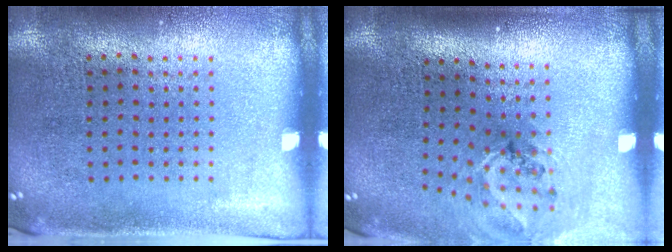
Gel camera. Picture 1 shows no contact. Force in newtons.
{"total": 1.3, "press": 1.1, "slide": 0.7}